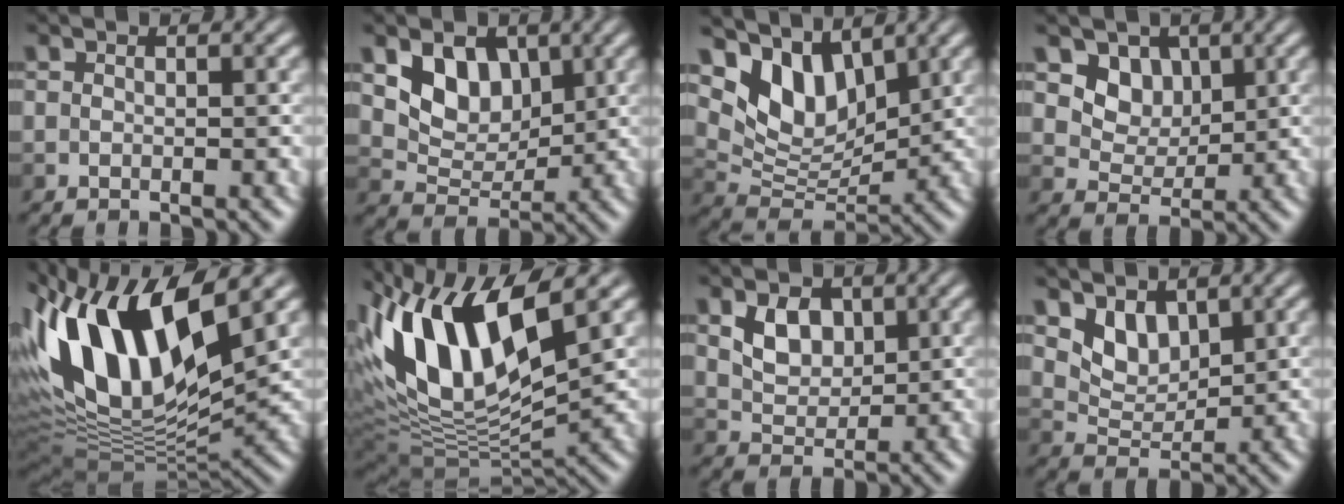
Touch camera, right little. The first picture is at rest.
{"total": 4.6, "force": [1.5, 3.4, 2.8], "torque": [-0.053, -0.015, 0.022]}
{"total": 6.7, "force": [3.8, 3.8, 4.0], "torque": [-0.082, -0.003, 0.067]}
{"total": 3.8, "force": [1.5, 3.0, 1.8], "torque": [-0.038, -0.014, 0.028]}
{"total": 14.3, "force": [3.9, 6.5, 12.2], "torque": [-0.251, 0.022, 0.066]}
{"total": 12.9, "force": [4.0, 5.2, 11.2], "torque": [-0.230, 0.025, 0.068]}
{"total": 2.8, "force": [0.6, 2.1, 1.7], "torque": [-0.043, -0.004, 0.009]}
{"total": 2.8, "force": [1.7, 1.7, 1.4], "torque": [-0.040, -0.014, 0.027]}